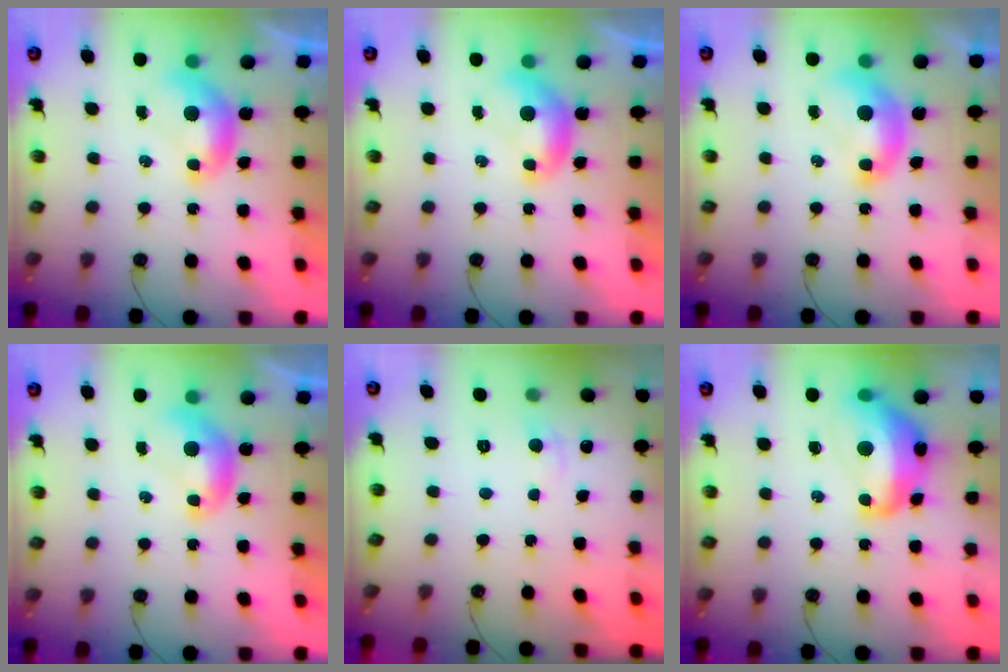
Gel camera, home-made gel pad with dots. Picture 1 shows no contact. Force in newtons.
{"total": 0.0}
{"total": 2.4, "press": 2.3, "slide": 0.6}
{"total": 0.0}
{"total": 0.7, "press": 0.6, "slide": 0.4}
{"total": 8.1, "press": 8.0, "slide": 0.9}